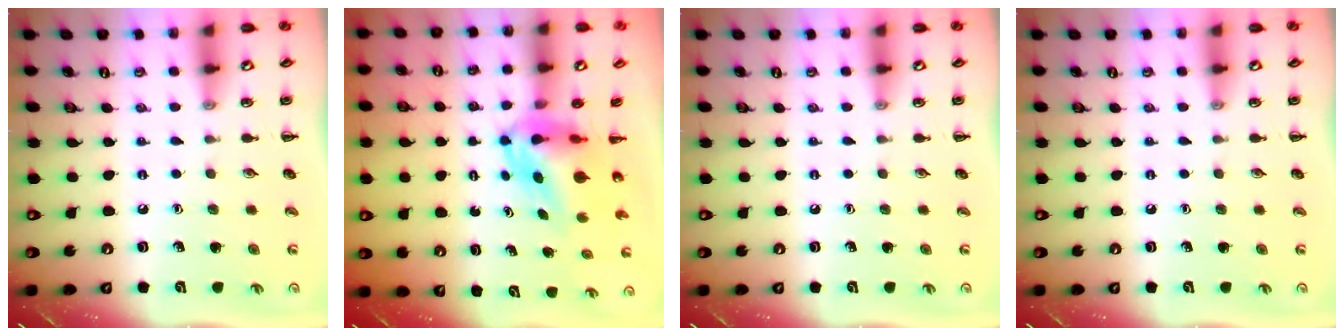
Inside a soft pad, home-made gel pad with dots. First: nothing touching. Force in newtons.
{"total": 6.0, "press": 5.8, "slide": 1.5}
{"total": 0.0}
{"total": 0.0}